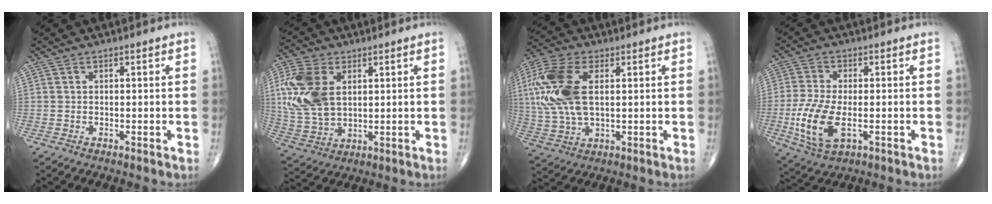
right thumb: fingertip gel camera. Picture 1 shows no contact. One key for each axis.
{"total": 14.2, "fx": 3.3, "fy": 9.0, "fz": 10.4, "tx": -0.224, "ty": -0.005, "tz": 0.070}
{"total": 16.1, "fx": 3.1, "fy": 8.6, "fz": 13.3, "tx": -0.309, "ty": 0.005, "tz": 0.058}
{"total": 11.0, "fx": -2.6, "fy": 5.3, "fz": 9.3, "tx": -0.203, "ty": -0.005, "tz": -0.045}